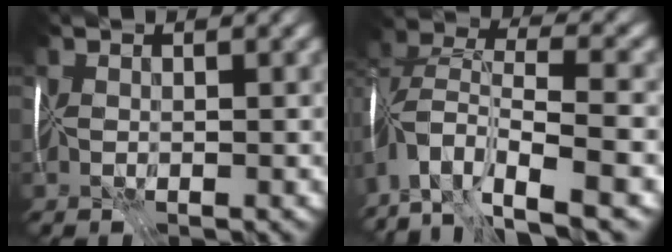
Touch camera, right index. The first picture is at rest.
{"total": 11.3, "force": [-8.2, 3.8, 6.8], "torque": [-0.148, -0.001, -0.131]}